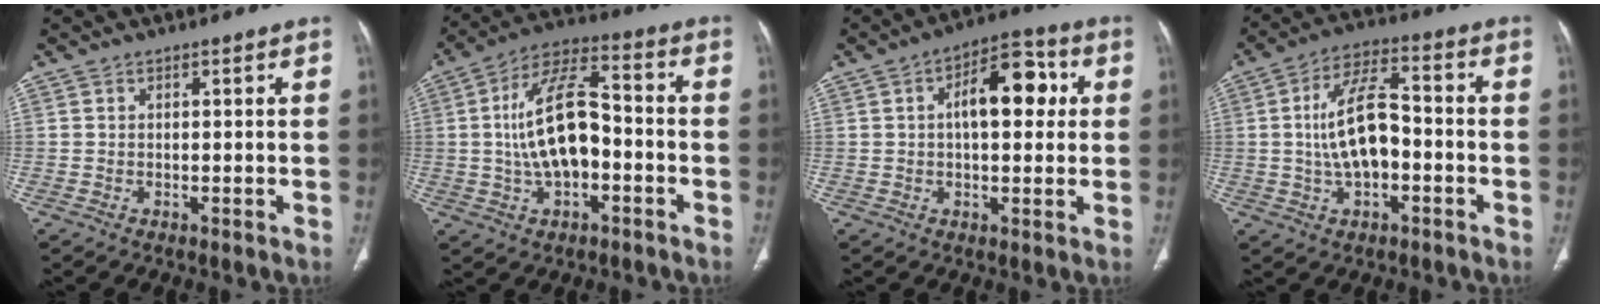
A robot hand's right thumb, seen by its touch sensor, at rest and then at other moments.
{"total": 14.6, "force": [-1.7, 7.4, 12.4], "torque": [-0.221, 0.039, -0.033]}
{"total": 11.7, "force": [2.1, 6.0, 9.9], "torque": [-0.120, 0.021, 0.023]}
{"total": 11.9, "force": [-1.3, 6.0, 10.2], "torque": [-0.181, 0.033, -0.027]}